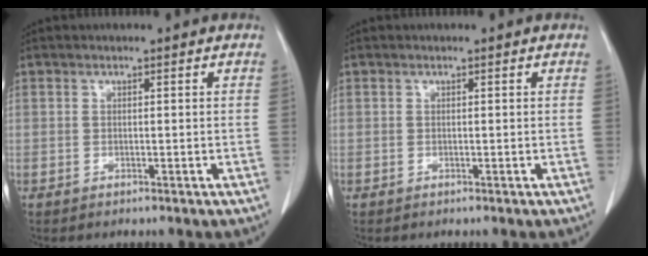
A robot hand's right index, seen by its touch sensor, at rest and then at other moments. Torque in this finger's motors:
{"motor_torque": [0.00, 0.00, 0.00, 0.00]}